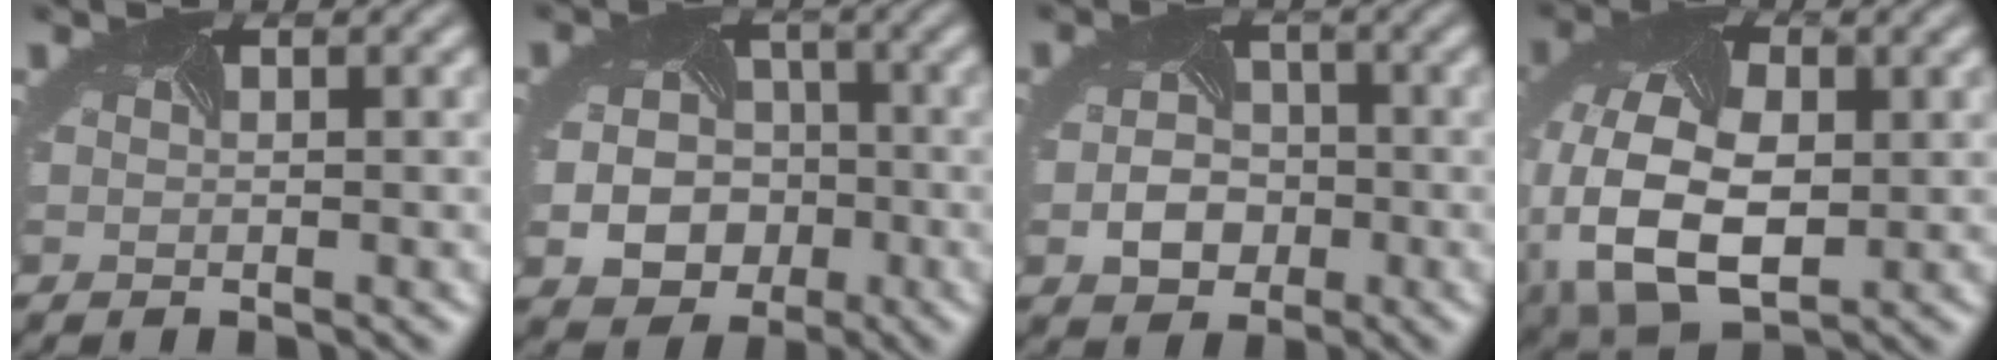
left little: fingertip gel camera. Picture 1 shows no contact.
{"total": 7.5, "force": [-2.5, 6.1, 3.6], "torque": [-0.046, -0.034, -0.032]}
{"total": 3.9, "force": [-1.6, 3.0, 1.9], "torque": [-0.043, -0.007, -0.021]}
{"total": 11.9, "force": [-2.9, 7.5, 8.8], "torque": [-0.214, -0.025, -0.042]}